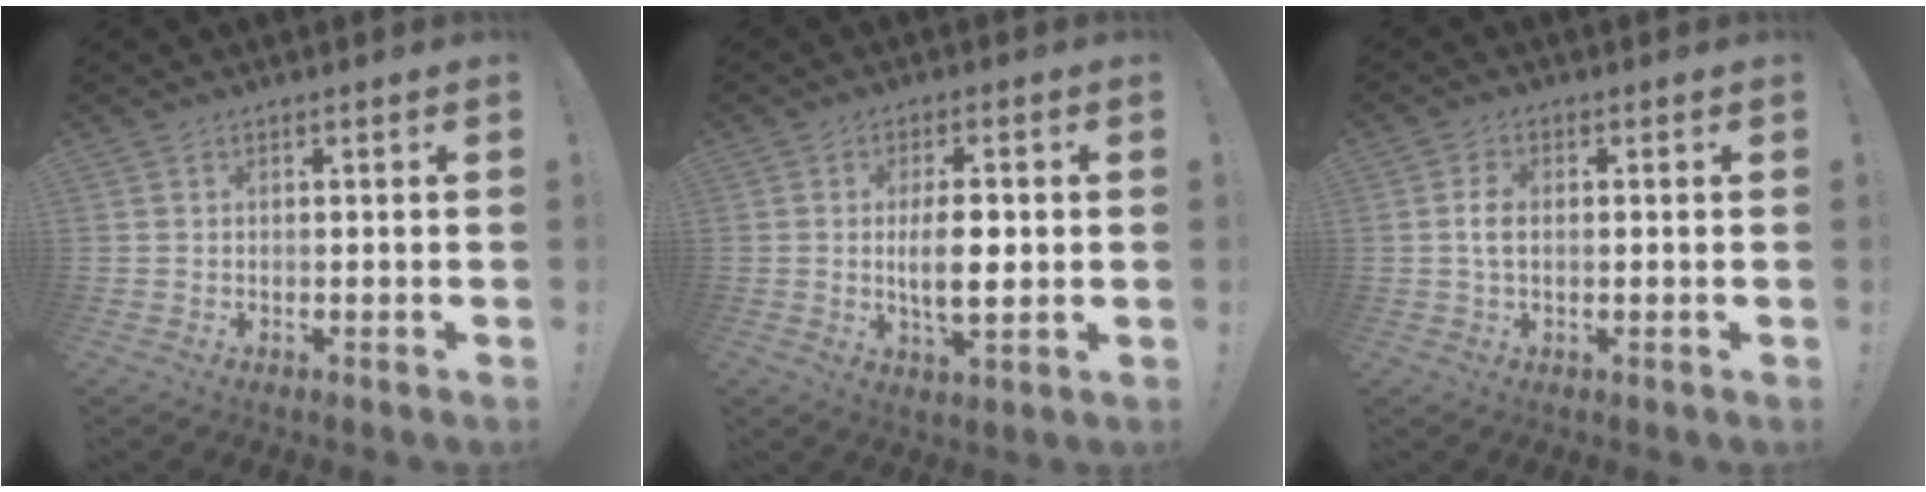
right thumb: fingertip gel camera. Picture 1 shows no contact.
{"total": 8.7, "force": [0.0, 3.1, 8.2], "torque": [-0.140, -0.009, -0.006]}
{"total": 3.8, "force": [0.0, 2.1, 3.1], "torque": [-0.061, 0.004, -0.002]}